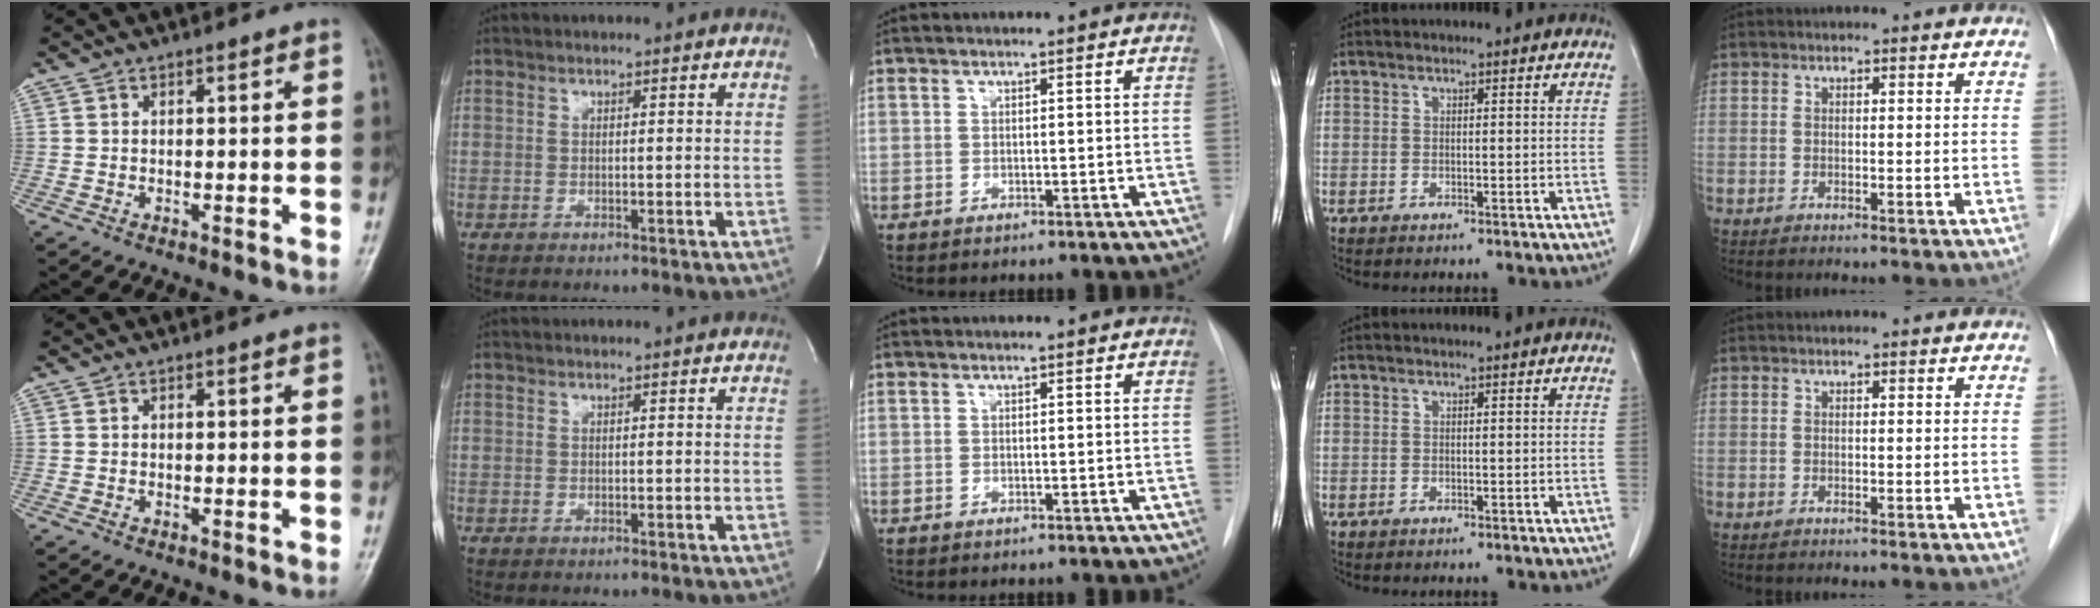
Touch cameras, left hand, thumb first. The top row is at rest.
{}